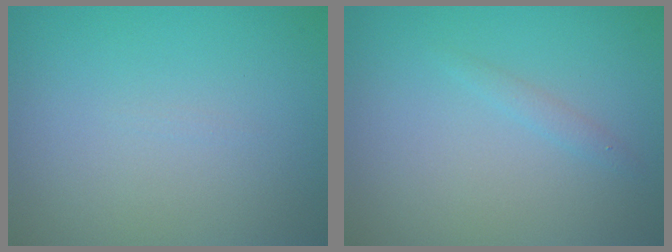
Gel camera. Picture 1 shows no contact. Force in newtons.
{"total": 0.8, "press": 0.8, "slide": 0.1}